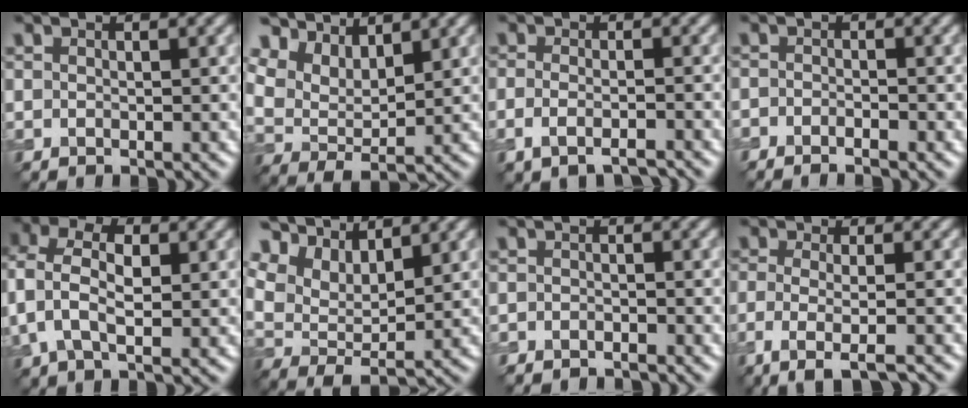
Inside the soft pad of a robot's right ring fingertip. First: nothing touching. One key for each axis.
{"total": 6.4, "fx": 5.3, "fy": 2.2, "fz": 2.9, "tx": -0.074, "ty": 0.007, "tz": 0.086}
{"total": 3.2, "fx": -2.1, "fy": 1.0, "fz": 2.2, "tx": -0.048, "ty": -0.011, "tz": -0.040}
{"total": 1.6, "fx": -1.3, "fy": 0.3, "fz": 1.0, "tx": -0.020, "ty": -0.004, "tz": -0.025}
{"total": 5.9, "fx": 0.7, "fy": 3.8, "fz": 4.5, "tx": -0.101, "ty": 0.005, "tz": 0.007}
{"total": 7.2, "fx": 5.9, "fy": 2.3, "fz": 3.5, "tx": -0.087, "ty": 0.011, "tz": 0.099}
{"total": 1.4, "fx": -1.4, "fy": 0.2, "fz": 0.2, "tx": -0.001, "ty": -0.004, "tz": -0.025}
{"total": 4.3, "fx": -2.0, "fy": 1.2, "fz": 3.6, "tx": -0.056, "ty": -0.009, "tz": -0.042}